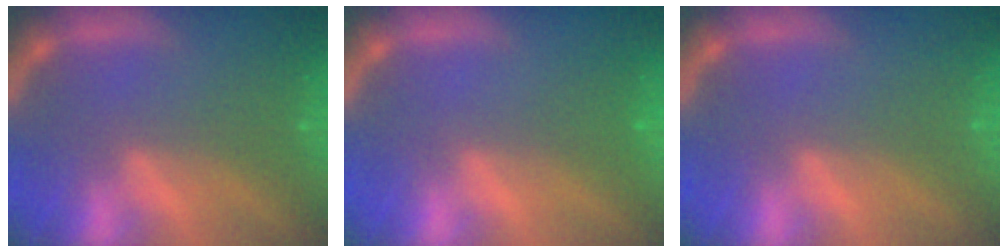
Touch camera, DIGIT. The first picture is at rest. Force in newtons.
{"total": 1.0}
{"total": 0.0}